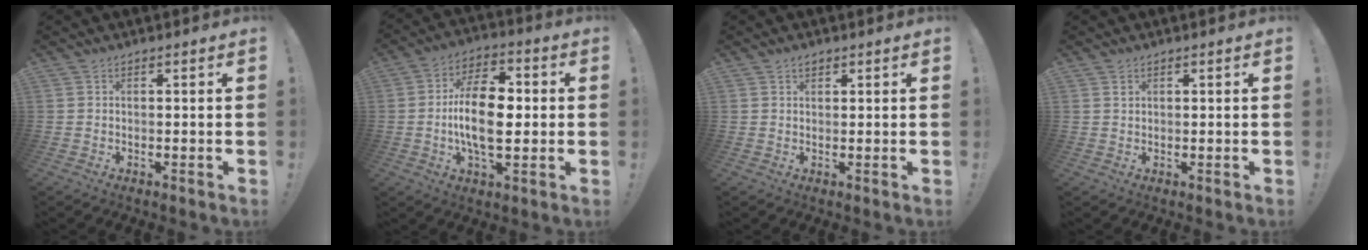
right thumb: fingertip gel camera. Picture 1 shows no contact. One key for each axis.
{"total": 15.7, "fx": -1.3, "fy": 8.1, "fz": 13.4, "tx": -0.253, "ty": 0.006, "tz": -0.033}
{"total": 1.4, "fx": 1.0, "fy": 0.8, "fz": 0.5, "tx": -0.005, "ty": -0.003, "tz": 0.018}
{"total": 1.0, "fx": 0.6, "fy": 0.7, "fz": 0.3, "tx": -0.004, "ty": 0.001, "tz": 0.010}